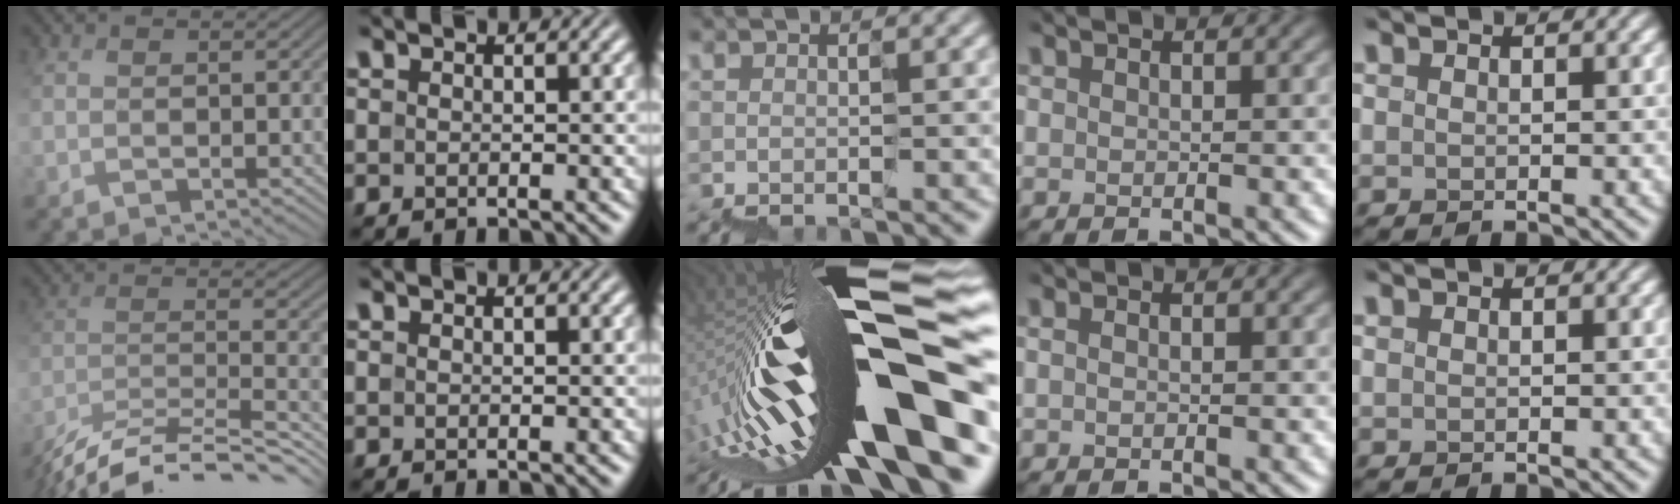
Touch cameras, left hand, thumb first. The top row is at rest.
{"thumb": {"total": 13.6, "force": [-12.2, 1.9, 5.6], "torque": [-0.083, 0.000, -0.206]}, "middle": {"total": 19.0, "force": [-4.2, 4.8, 17.9], "torque": [-0.279, 0.029, -0.085]}}